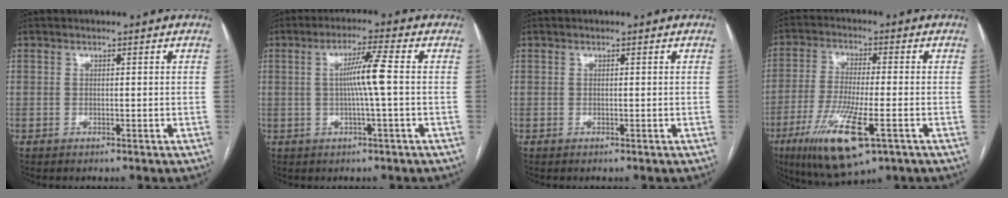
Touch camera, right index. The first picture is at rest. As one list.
[{"total": 5.5, "force": [0.1, -1.0, 5.4], "torque": [-0.098, 0.005, 0.005]}, {"total": 0.0}, {"total": 13.5, "force": [-6.2, 2.3, 11.7], "torque": [-0.235, -0.031, -0.104]}]